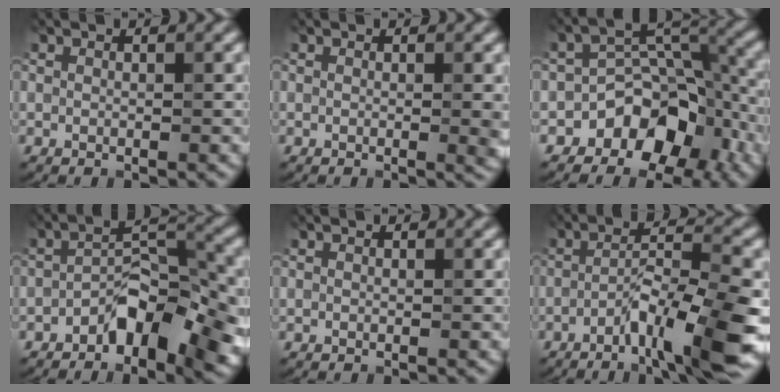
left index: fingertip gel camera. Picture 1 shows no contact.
{"total": 1.3, "force": [0.0, 0.2, 1.3], "torque": [-0.015, -0.004, -0.002]}
{"total": 7.2, "force": [-4.2, 4.6, 3.7], "torque": [-0.032, 0.000, -0.072]}
{"total": 7.3, "force": [-3.7, 3.0, 5.5], "torque": [-0.080, 0.010, -0.070]}
{"total": 0.0}
{"total": 8.9, "force": [-4.7, 1.2, 7.5], "torque": [-0.116, 0.008, -0.080]}